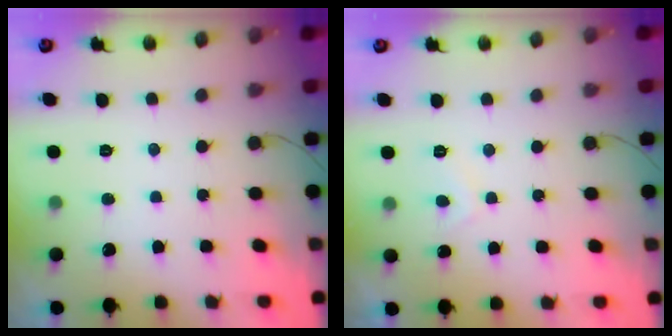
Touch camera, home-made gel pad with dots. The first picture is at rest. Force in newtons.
{"total": 2.2, "press": 2.1, "slide": 0.5}